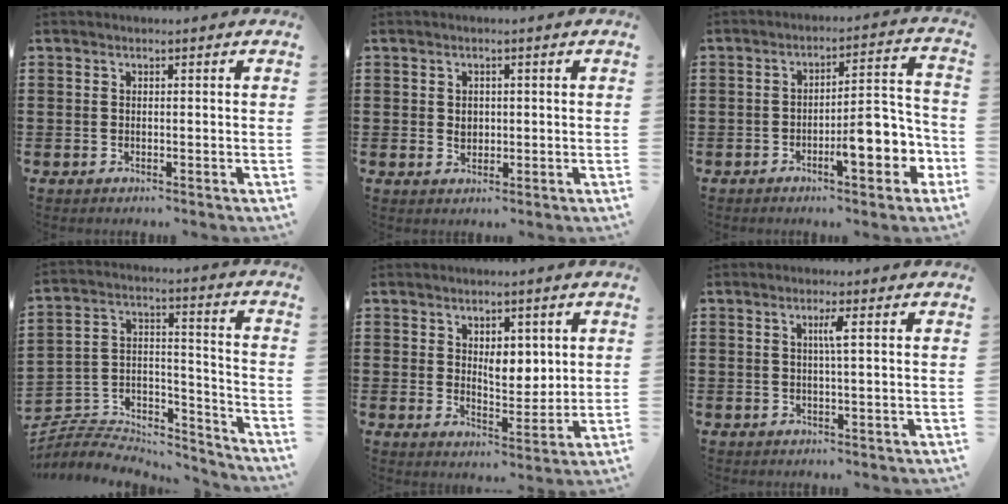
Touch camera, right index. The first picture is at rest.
{"total": 1.6, "force": [0.2, 1.2, 1.1], "torque": [-0.024, 0.006, 0.004]}
{"total": 8.3, "force": [-3.7, 2.7, 7.0], "torque": [-0.085, -0.004, -0.063]}
{"total": 6.0, "force": [-5.5, 2.1, 1.2], "torque": [-0.032, 0.002, -0.112]}
{"total": 4.7, "force": [2.2, 2.8, 3.0], "torque": [-0.044, -0.001, 0.034]}
{"total": 2.3, "force": [0.5, -0.3, 2.2], "torque": [-0.043, -0.003, 0.005]}